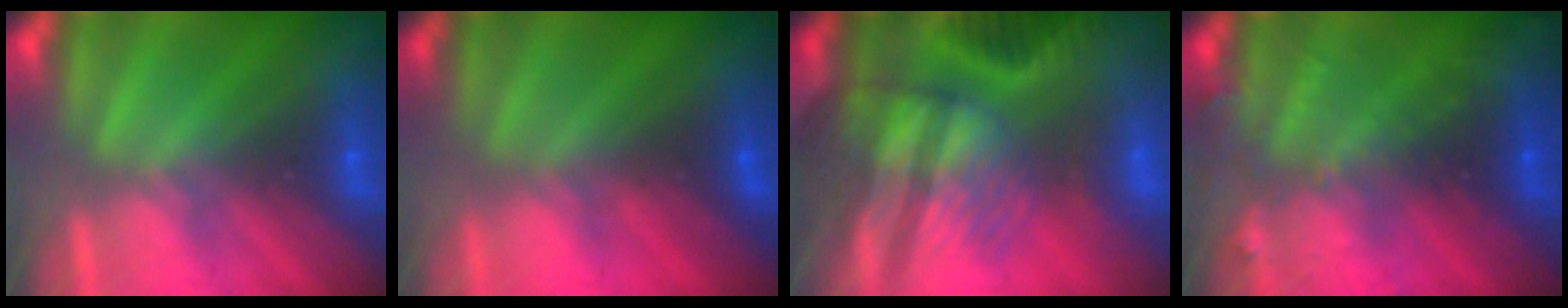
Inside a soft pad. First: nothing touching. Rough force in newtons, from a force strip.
{"total": 4.7}
{"total": 9.1}
{"total": 2.9}